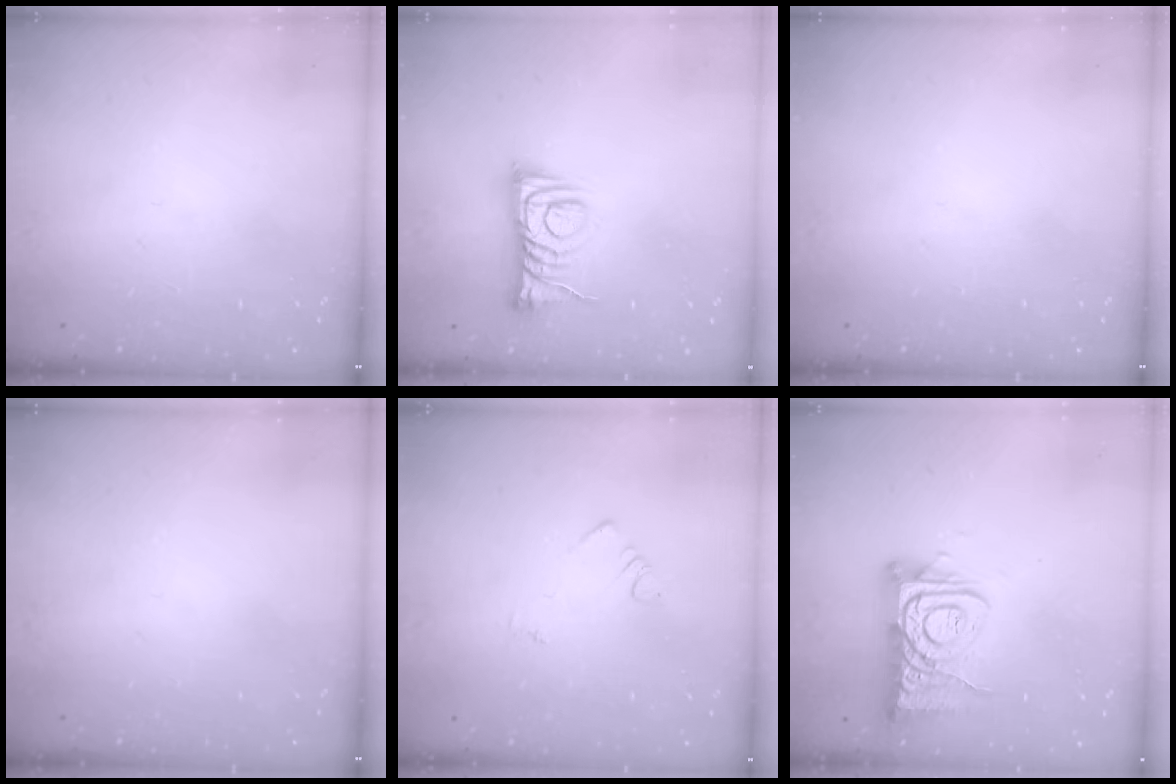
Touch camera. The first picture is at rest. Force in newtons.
{"total": 9.2, "press": 9.2, "slide": 0.6}
{"total": 0.0}
{"total": 0.0}
{"total": 1.1, "press": 1.1, "slide": 0.3}
{"total": 14.2, "press": 14.1, "slide": 1.5}